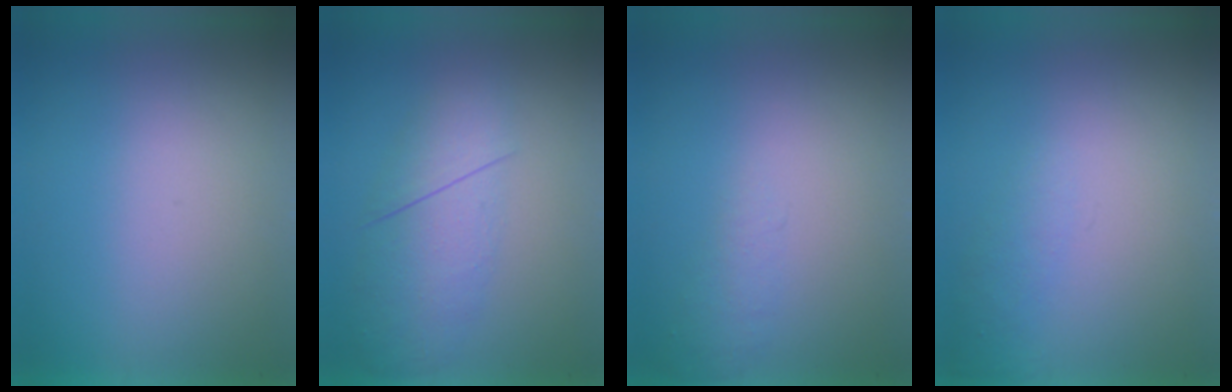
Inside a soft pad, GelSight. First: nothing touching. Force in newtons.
{"total": 3.0}
{"total": 1.0}
{"total": 1.1}